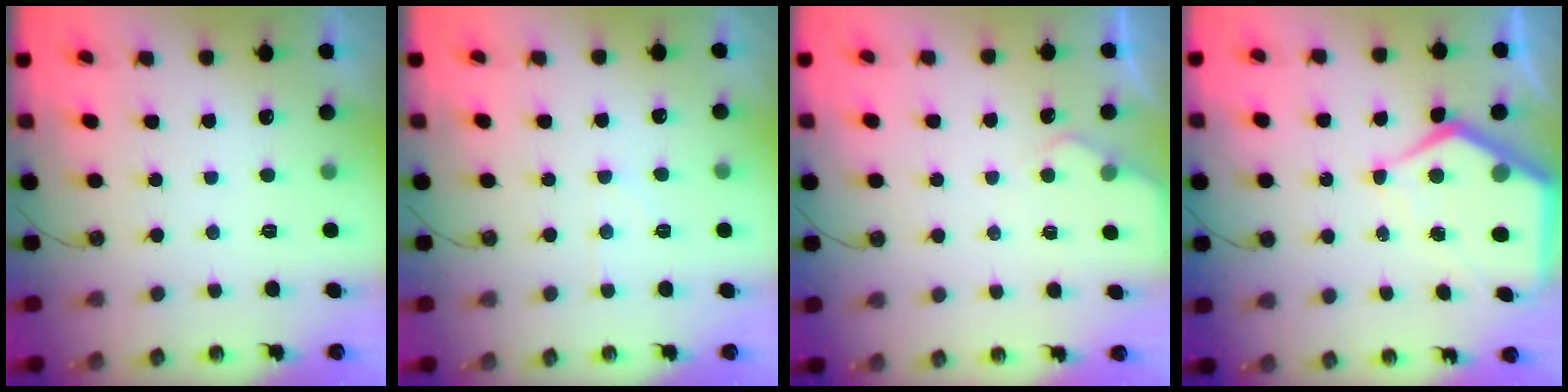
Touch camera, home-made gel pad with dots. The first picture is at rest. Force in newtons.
{"total": 4.1, "press": 4.0, "slide": 0.6}
{"total": 3.4, "press": 3.4, "slide": 0.4}
{"total": 10.7, "press": 10.6, "slide": 1.3}